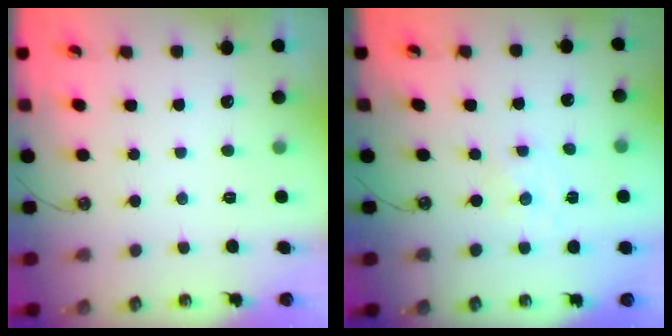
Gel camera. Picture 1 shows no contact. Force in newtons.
{"total": 0.0}